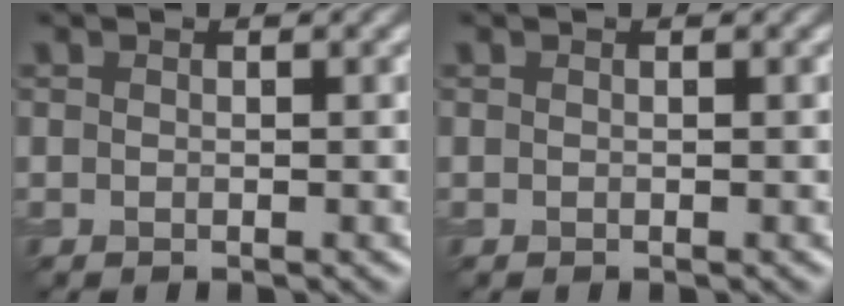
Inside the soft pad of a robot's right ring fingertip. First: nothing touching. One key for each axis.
{"total": 0.0}